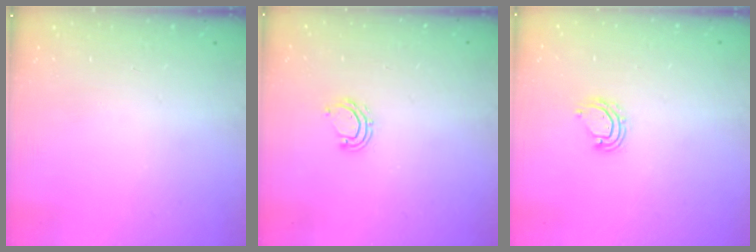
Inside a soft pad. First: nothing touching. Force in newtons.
{"total": 4.5, "press": 4.4, "slide": 0.4}
{"total": 5.2, "press": 5.2, "slide": 0.4}